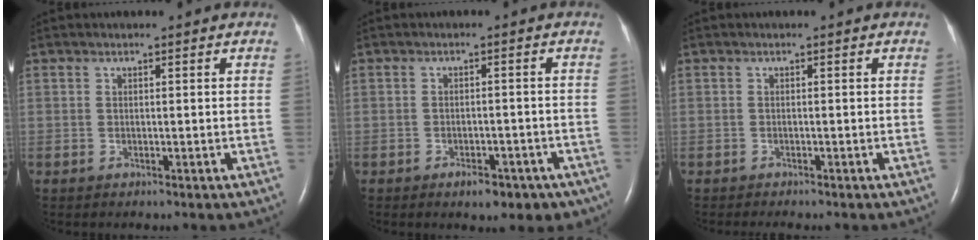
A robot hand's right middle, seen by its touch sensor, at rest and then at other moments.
{"total": 5.8, "force": [-3.9, 2.9, 3.2], "torque": [-0.031, 0.007, -0.048]}
{"total": 2.2, "force": [-1.9, 0.1, 1.1], "torque": [-0.015, -0.005, -0.024]}